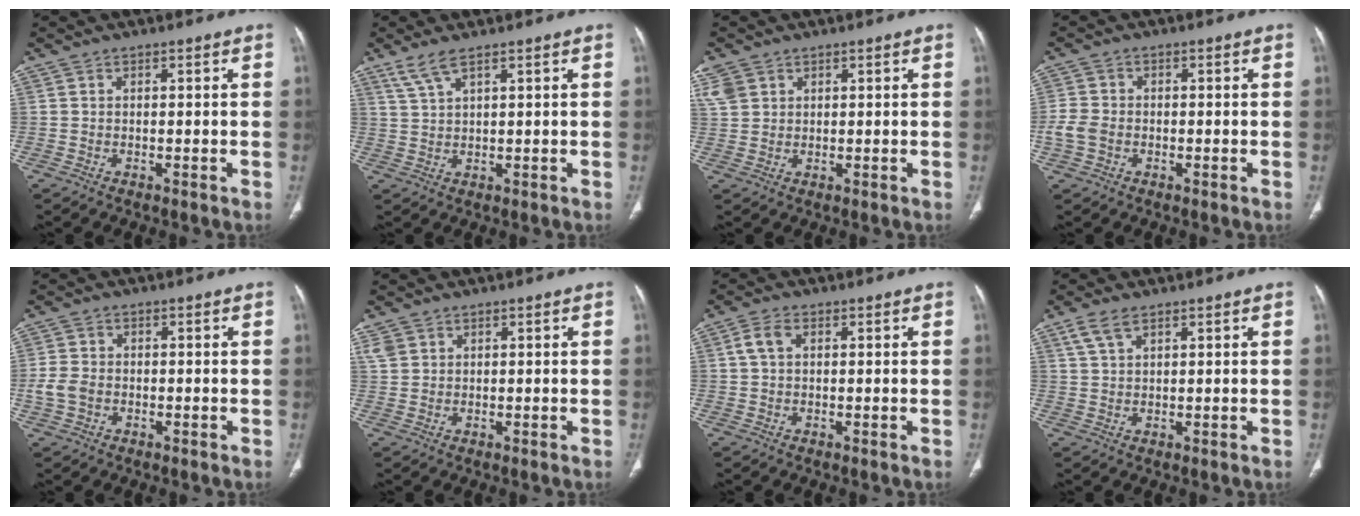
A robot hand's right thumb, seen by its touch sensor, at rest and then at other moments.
{"total": 3.9, "force": [2.7, 0.7, 2.7], "torque": [-0.068, -0.001, 0.065]}
{"total": 6.6, "force": [3.2, 5.1, 2.6], "torque": [-0.068, 0.009, 0.074]}
{"total": 4.2, "force": [-1.1, 3.3, 2.4], "torque": [-0.053, 0.008, -0.023]}
{"total": 4.2, "force": [-0.9, 3.3, 2.5], "torque": [-0.052, 0.009, -0.018]}
{"total": 3.3, "force": [1.6, 2.6, 1.2], "torque": [-0.023, 0.005, 0.042]}
{"total": 3.1, "force": [0.7, 2.0, 2.3], "torque": [-0.051, 0.010, 0.013]}
{"total": 3.8, "force": [2.3, 1.7, 2.5], "torque": [-0.054, 0.004, 0.052]}